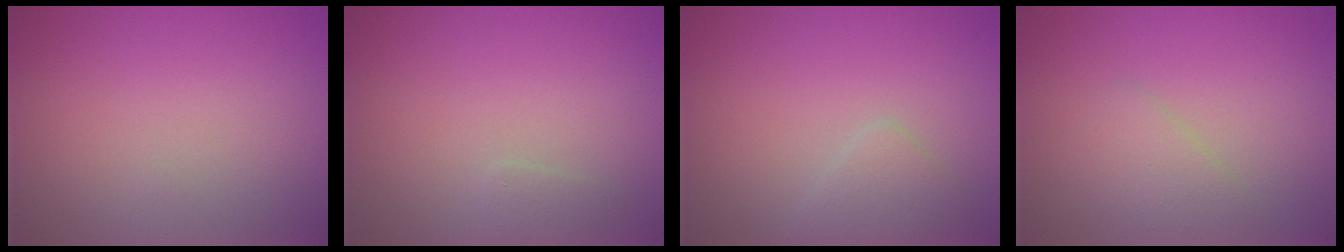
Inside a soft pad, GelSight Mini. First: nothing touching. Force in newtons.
{"total": 0.9, "press": 0.9, "slide": 0.0}
{"total": 1.9, "press": 1.9, "slide": 0.0}
{"total": 1.9, "press": 1.8, "slide": 0.1}